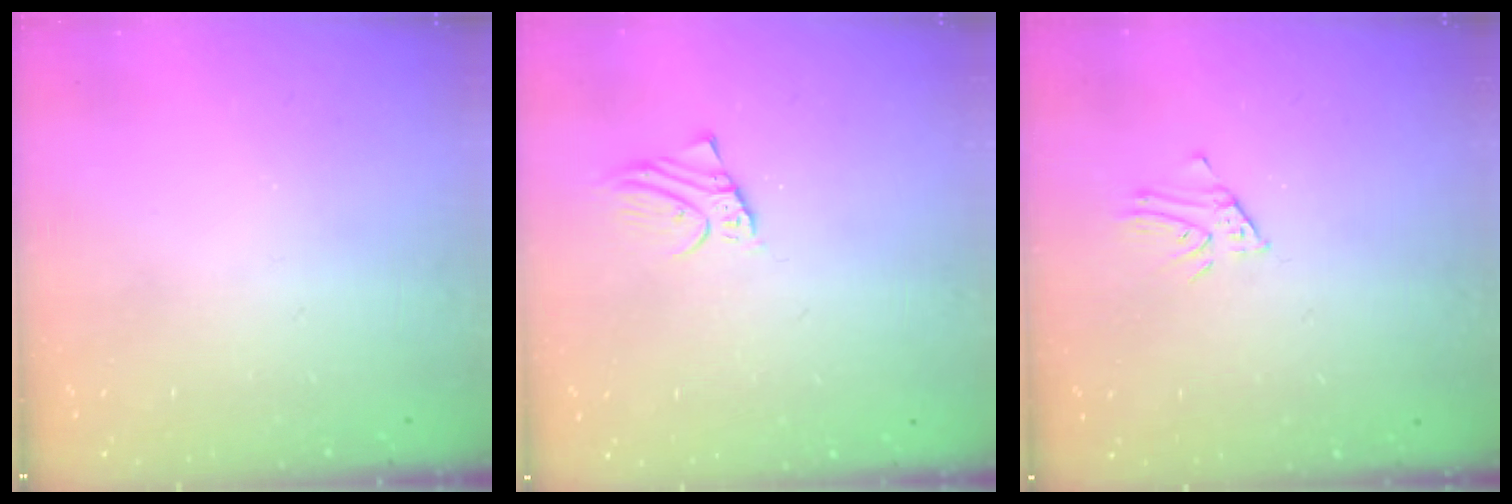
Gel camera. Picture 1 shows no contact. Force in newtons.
{"total": 2.6, "press": 2.6, "slide": 0.0}
{"total": 3.7, "press": 3.7, "slide": 0.3}